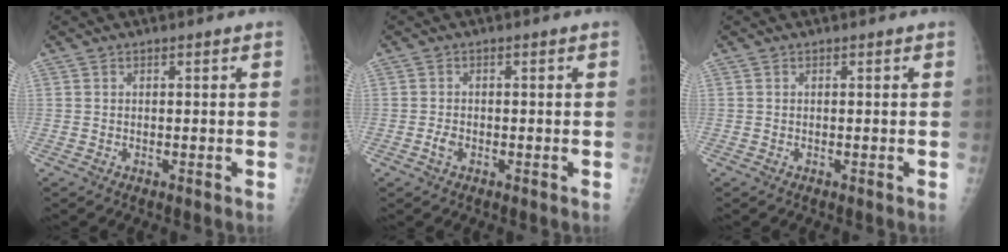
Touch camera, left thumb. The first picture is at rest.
{"total": 1.5, "force": [-0.6, 0.9, 1.0], "torque": [-0.024, 0.005, -0.013]}
{"total": 0.0}